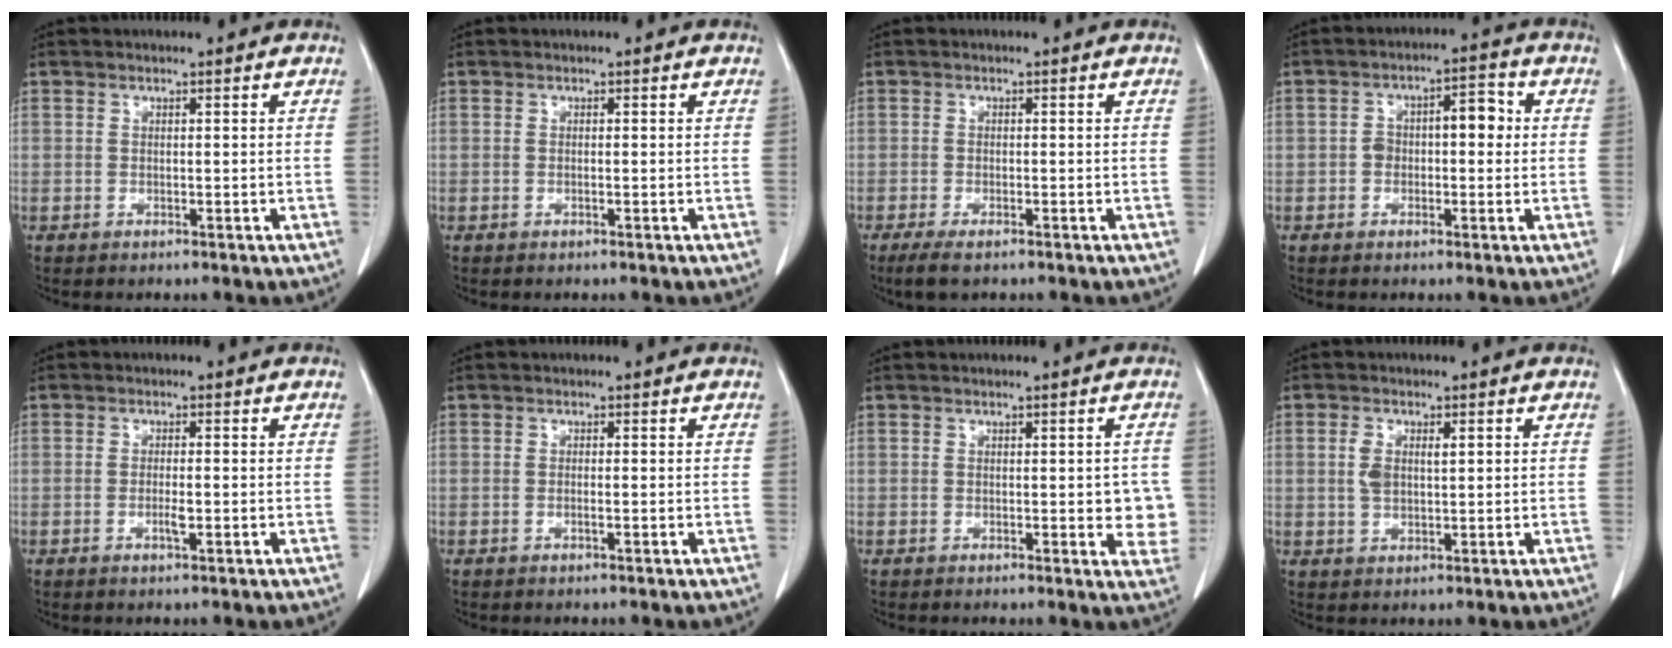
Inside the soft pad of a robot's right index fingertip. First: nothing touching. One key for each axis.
{"total": 0.0}
{"total": 3.3, "fx": -2.3, "fy": 1.0, "fz": 2.1, "tx": -0.044, "ty": -0.008, "tz": -0.036}
{"total": 6.0, "fx": 0.2, "fy": 3.0, "fz": 5.1, "tx": -0.084, "ty": 0.038, "tz": 0.004}
{"total": 1.9, "fx": -0.6, "fy": 0.0, "fz": 1.7, "tx": -0.036, "ty": -0.002, "tz": -0.009}
{"total": 0.7, "fx": -0.2, "fy": -0.2, "fz": 0.6, "tx": -0.015, "ty": 0.000, "tz": -0.002}
{"total": 4.3, "fx": -0.1, "fy": 1.7, "fz": 3.9, "tx": -0.028, "ty": -0.003, "tz": -0.002}
{"total": 4.0, "fx": 0.8, "fy": 1.9, "fz": 3.4, "tx": -0.075, "ty": 0.010, "tz": 0.021}